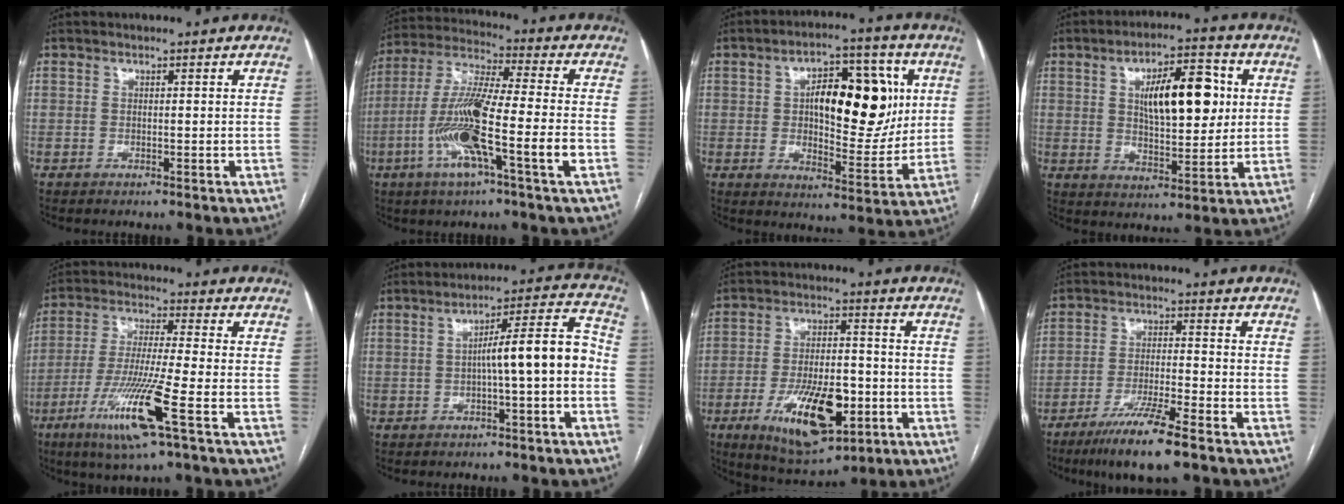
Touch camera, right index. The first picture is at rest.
{"total": 15.1, "force": [-4.8, 0.4, 14.3], "torque": [-0.284, -0.005, -0.095]}
{"total": 16.1, "force": [3.2, 6.9, 14.2], "torque": [-0.204, 0.025, 0.055]}
{"total": 12.6, "force": [2.9, 4.6, 11.4], "torque": [-0.179, 0.017, 0.050]}
{"total": 12.6, "force": [-5.6, -0.5, 11.3], "torque": [-0.231, -0.025, -0.106]}
{"total": 9.1, "force": [-1.6, 0.5, 8.9], "torque": [-0.127, 0.033, -0.026]}
{"total": 14.7, "force": [-5.2, 5.7, 12.5], "torque": [-0.221, -0.005, -0.075]}
{"total": 9.5, "force": [-6.6, 0.1, 6.9], "torque": [-0.127, -0.026, -0.118]}